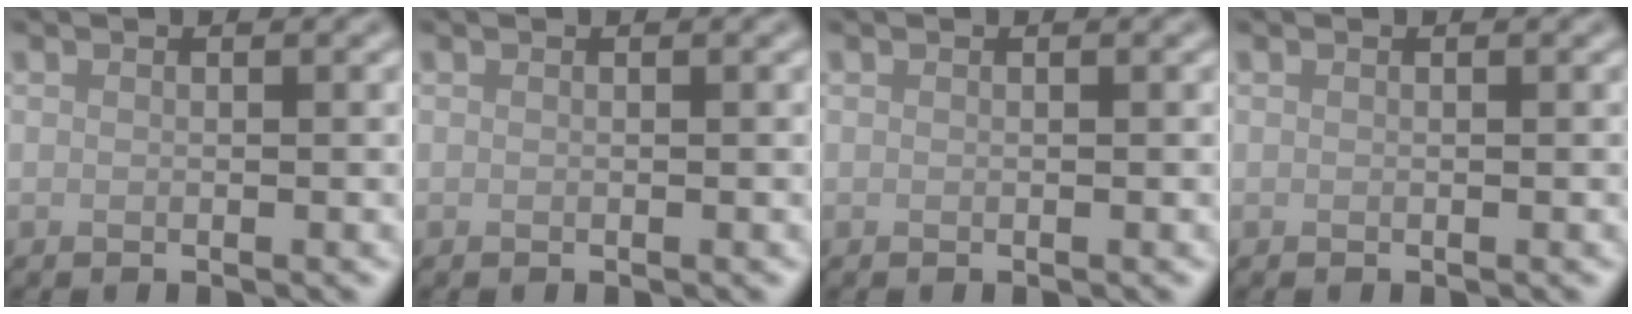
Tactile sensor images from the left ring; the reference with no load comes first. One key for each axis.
{"total": 0.0}
{"total": 0.0}
{"total": 0.0}